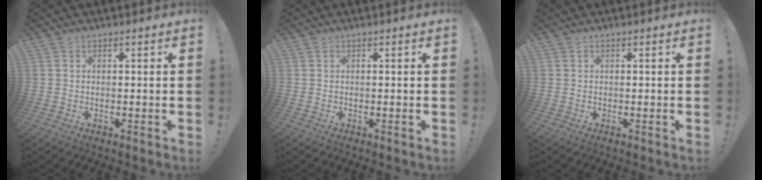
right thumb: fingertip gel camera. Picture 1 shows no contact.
{"total": 0.0}
{"total": 0.0}